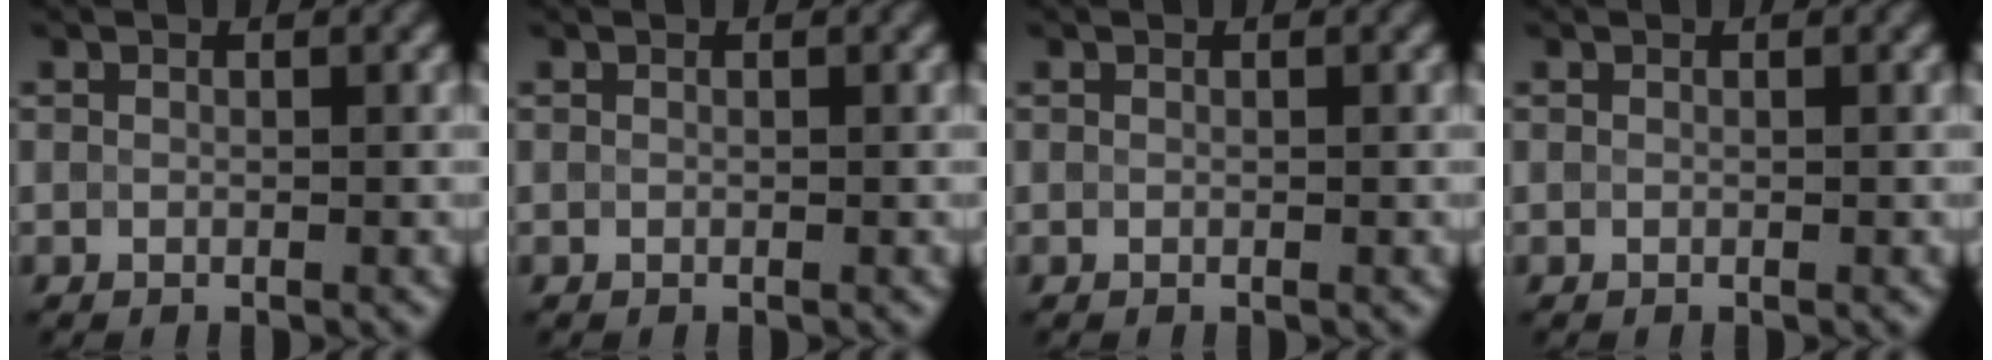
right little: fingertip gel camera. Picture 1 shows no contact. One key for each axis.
{"total": 0.0}
{"total": 0.0}
{"total": 0.0}